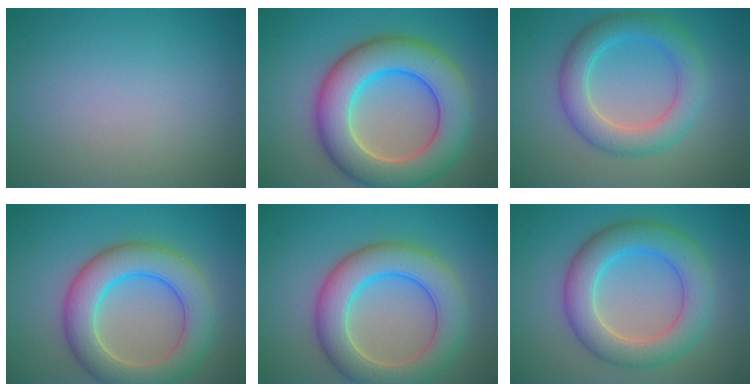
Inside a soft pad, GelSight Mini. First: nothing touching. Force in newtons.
{"total": 10.2, "press": 10.1, "slide": 0.6}
{"total": 5.2, "press": 5.2, "slide": 0.2}
{"total": 7.5, "press": 7.5, "slide": 0.3}
{"total": 7.5, "press": 7.5, "slide": 0.3}
{"total": 6.5, "press": 6.5, "slide": 0.3}